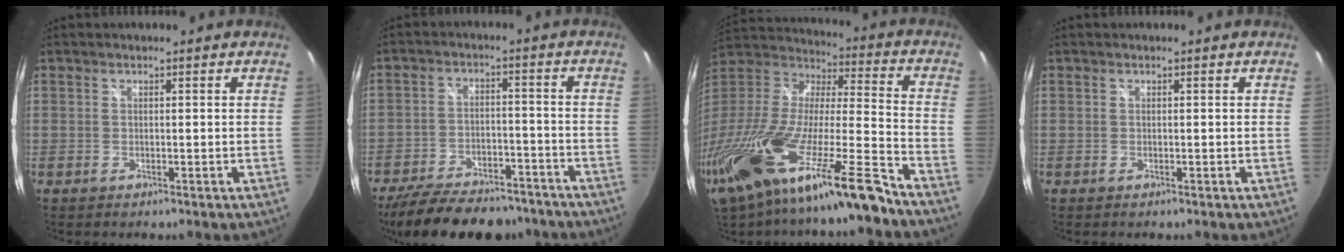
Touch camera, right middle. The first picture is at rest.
{"total": 20.5, "force": [-16.8, 7.6, 9.0], "torque": [-0.185, -0.001, -0.235]}
{"total": 30.2, "force": [-20.4, 3.4, 22.0], "torque": [-0.408, -0.075, -0.356]}
{"total": 0.0}